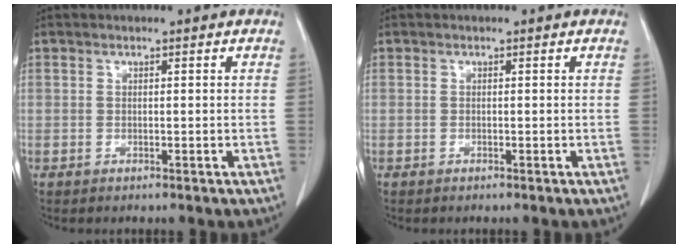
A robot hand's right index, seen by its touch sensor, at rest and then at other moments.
{"total": 0.0}